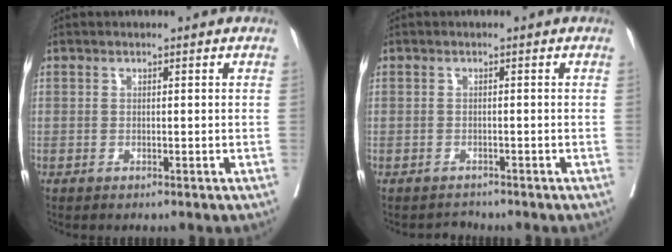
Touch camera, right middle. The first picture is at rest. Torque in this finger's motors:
{"motor_torque": [-0.40, -0.07, -0.16, -0.05]}